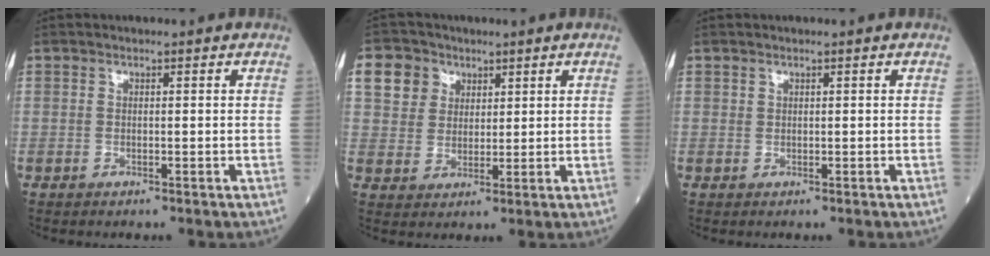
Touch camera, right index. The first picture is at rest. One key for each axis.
{"total": 6.3, "fx": 2.9, "fy": 5.4, "fz": 1.5, "tx": -0.038, "ty": 0.025, "tz": 0.058}
{"total": 0.0}